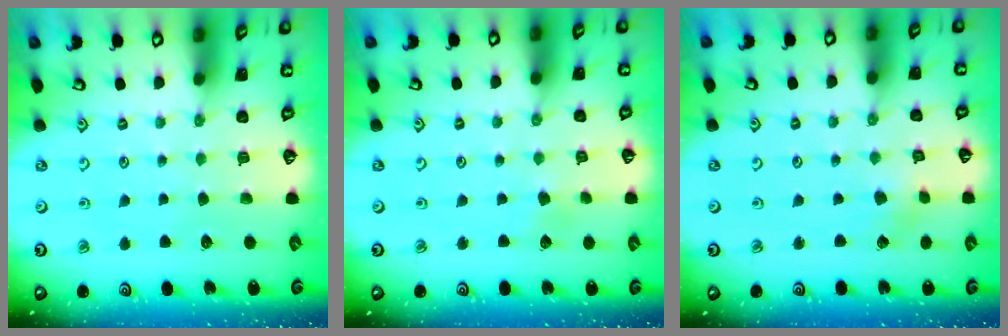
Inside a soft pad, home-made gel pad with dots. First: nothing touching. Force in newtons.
{"total": 2.8, "press": 2.8, "slide": 0.3}
{"total": 2.1, "press": 2.1, "slide": 0.2}